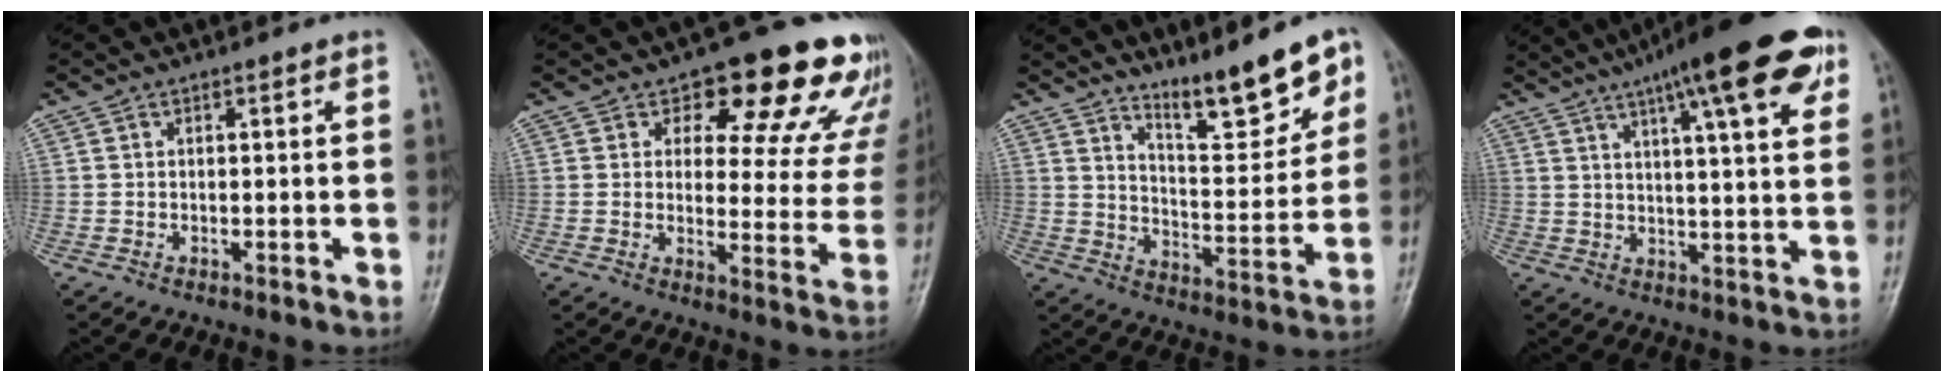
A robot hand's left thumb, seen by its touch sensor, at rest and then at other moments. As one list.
[{"total": 18.0, "force": [12.8, 8.4, 9.5], "torque": [-0.049, -0.068, 0.139]}, {"total": 13.3, "force": [9.4, 3.6, 8.7], "torque": [-0.099, -0.068, 0.155]}, {"total": 18.6, "force": [10.3, 4.1, 14.9], "torque": [-0.203, -0.012, 0.142]}]